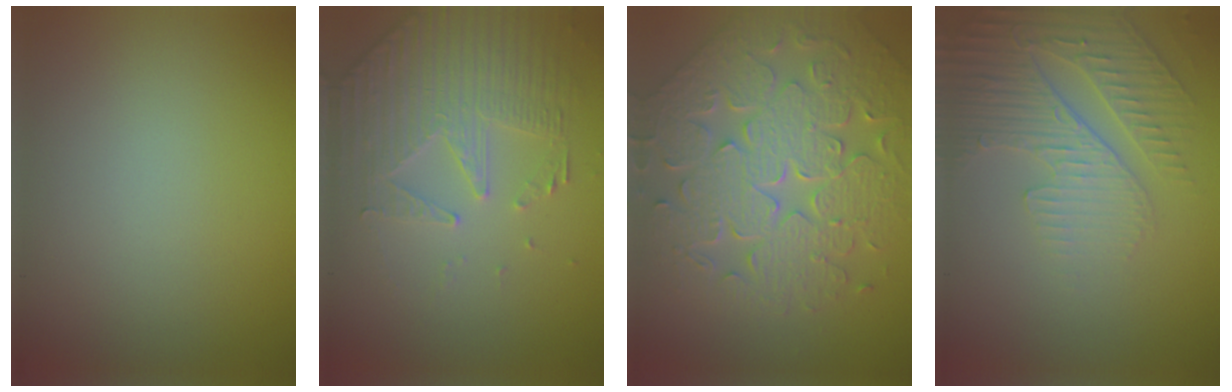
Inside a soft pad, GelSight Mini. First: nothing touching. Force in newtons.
{"total": 4.9, "press": 3.8, "slide": 3.0}
{"total": 7.5, "press": 6.5, "slide": 3.6}
{"total": 4.8, "press": 3.6, "slide": 3.1}